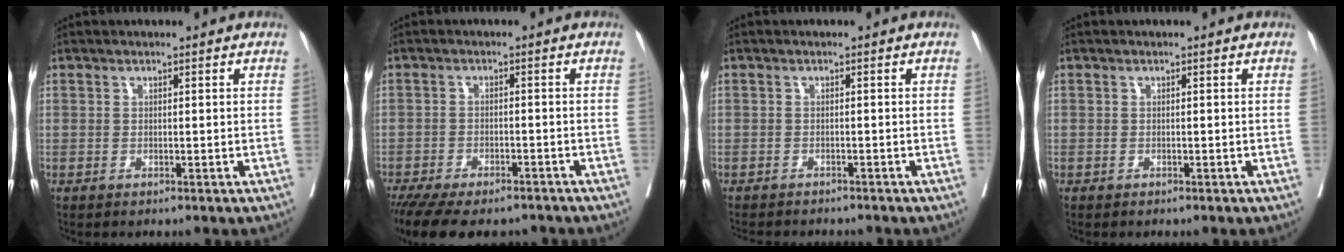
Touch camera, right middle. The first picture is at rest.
{"total": 13.0, "force": [-10.7, 4.2, 6.0], "torque": [-0.126, -0.015, -0.152]}
{"total": 6.1, "force": [-5.7, 1.2, 2.0], "torque": [-0.026, -0.006, -0.076]}
{"total": 0.0}